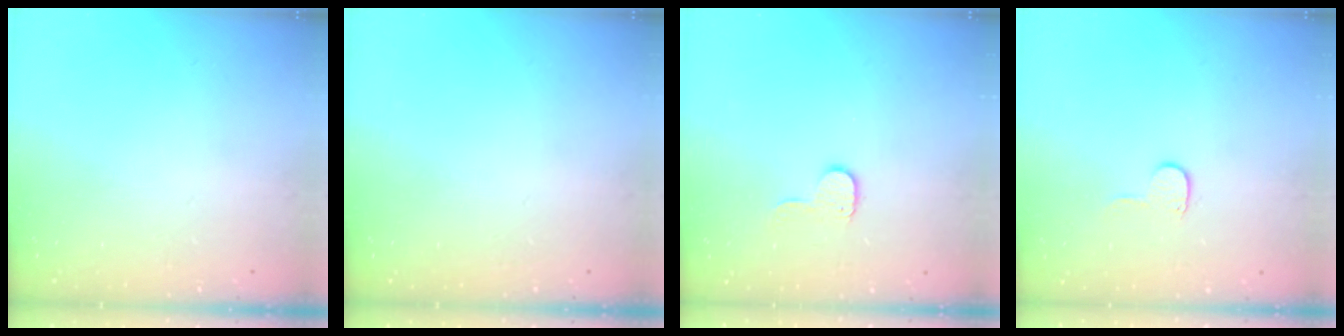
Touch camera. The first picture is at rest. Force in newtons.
{"total": 0.0}
{"total": 7.4, "press": 7.4, "slide": 0.4}
{"total": 3.9, "press": 3.9, "slide": 0.4}